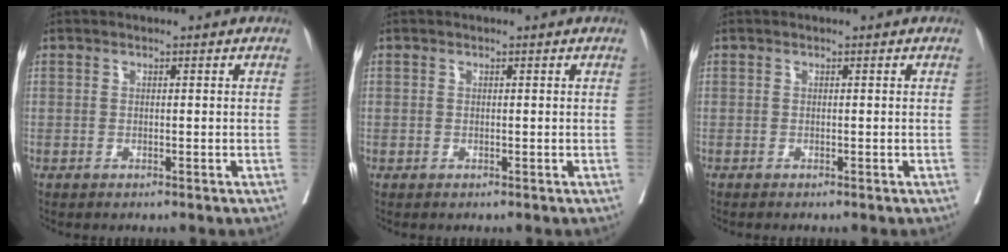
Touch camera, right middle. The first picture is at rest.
{"total": 0.6, "force": [-0.1, 0.6, -0.1], "torque": [0.010, 0.007, -0.005]}
{"total": 0.0}